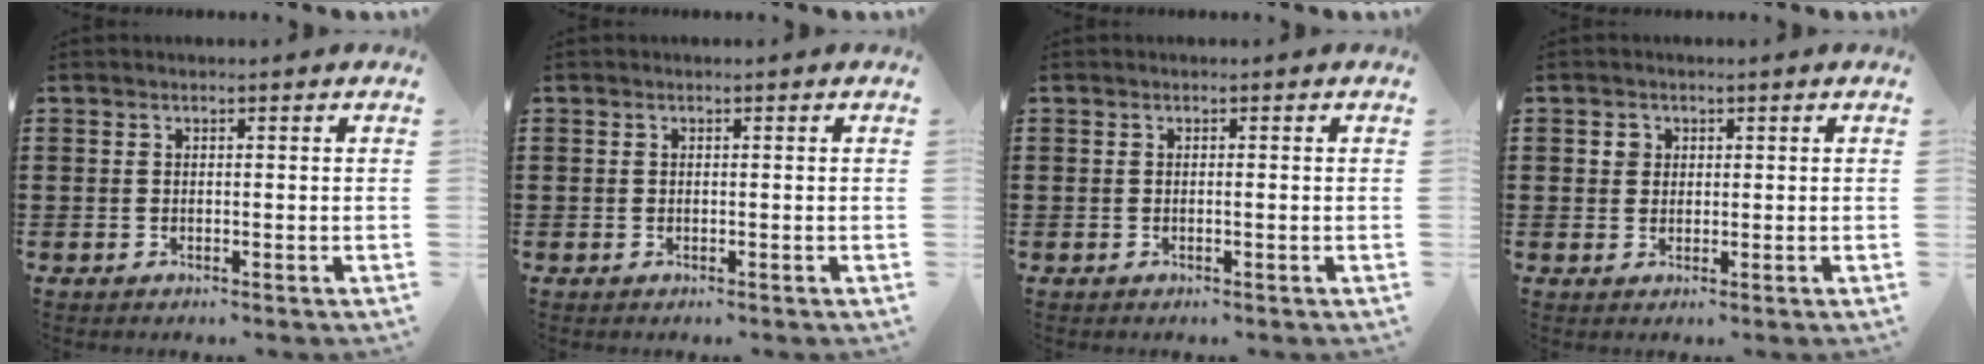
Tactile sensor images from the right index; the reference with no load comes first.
{"total": 0.0}
{"total": 0.0}
{"total": 1.6, "force": [0.6, 1.5, 0.3], "torque": [-0.012, 0.007, 0.011]}